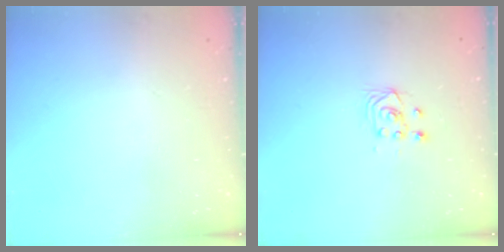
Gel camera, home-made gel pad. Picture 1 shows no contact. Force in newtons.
{"total": 2.9, "press": 2.6, "slide": 1.3}